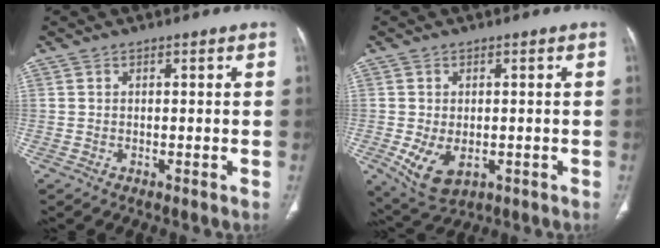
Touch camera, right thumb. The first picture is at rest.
{"total": 7.2, "force": [-1.8, 4.4, 5.4], "torque": [-0.098, -0.008, -0.014]}